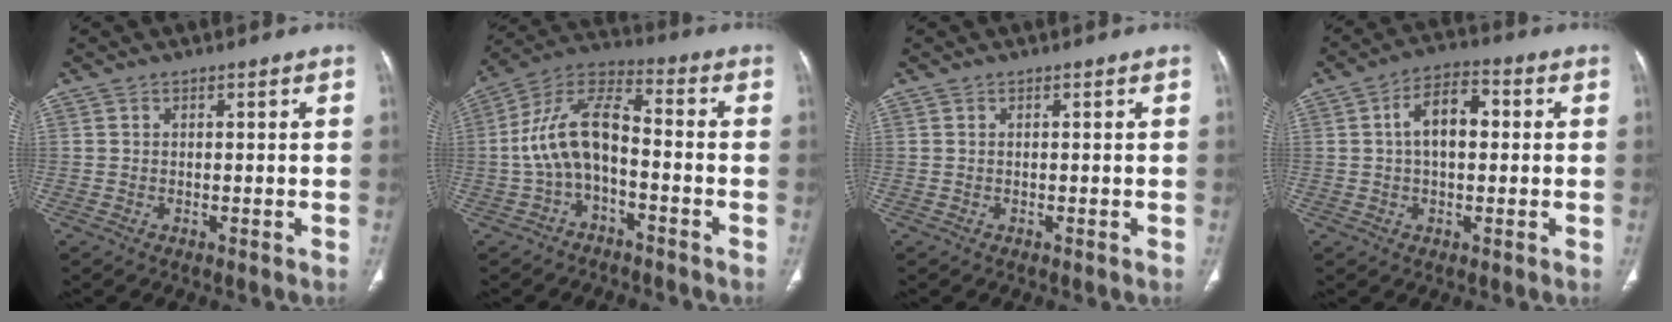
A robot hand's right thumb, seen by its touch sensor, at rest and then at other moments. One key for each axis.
{"total": 11.8, "fx": -2.6, "fy": 5.9, "fz": 9.9, "tx": -0.191, "ty": 0.055, "tz": -0.058}
{"total": 0.0}
{"total": 8.5, "fx": 1.0, "fy": 4.8, "fz": 6.9, "tx": -0.109, "ty": 0.024, "tz": 0.011}